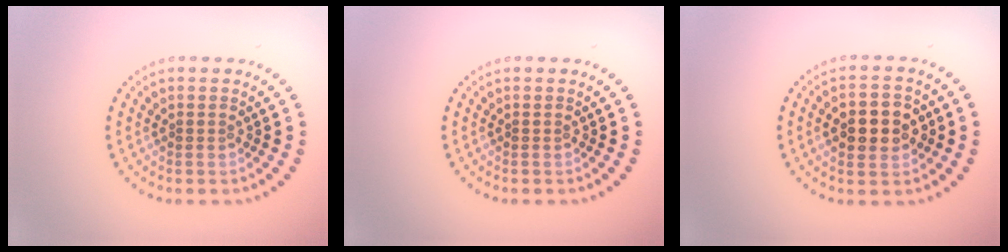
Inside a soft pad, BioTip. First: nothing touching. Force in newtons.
{"total": 0.0}
{"total": 4.5, "press": 4.5, "slide": 0.3}